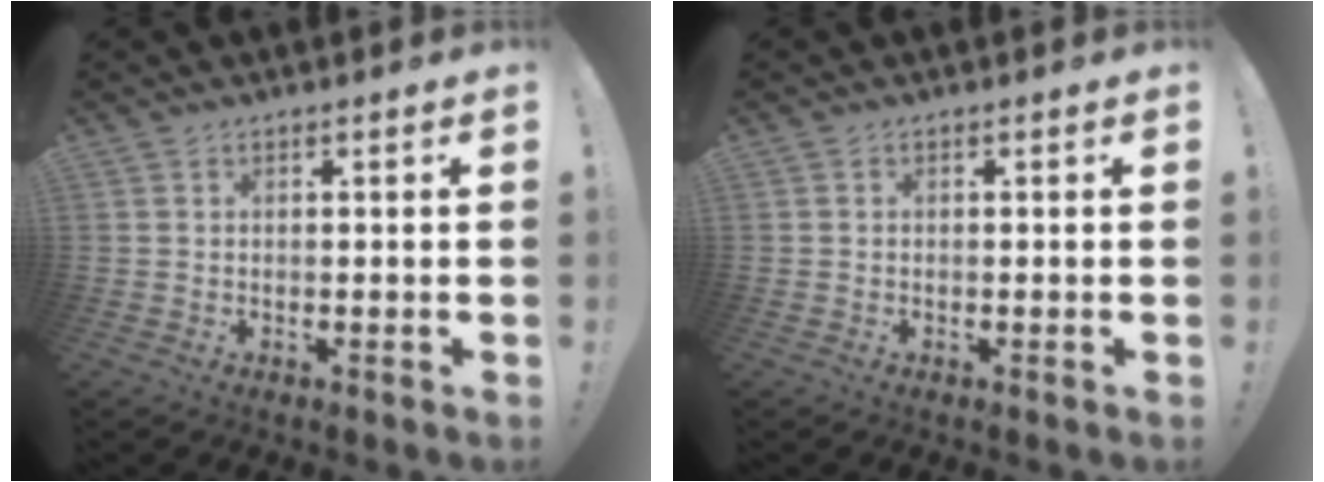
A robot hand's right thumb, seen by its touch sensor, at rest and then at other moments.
{"total": 0.0}